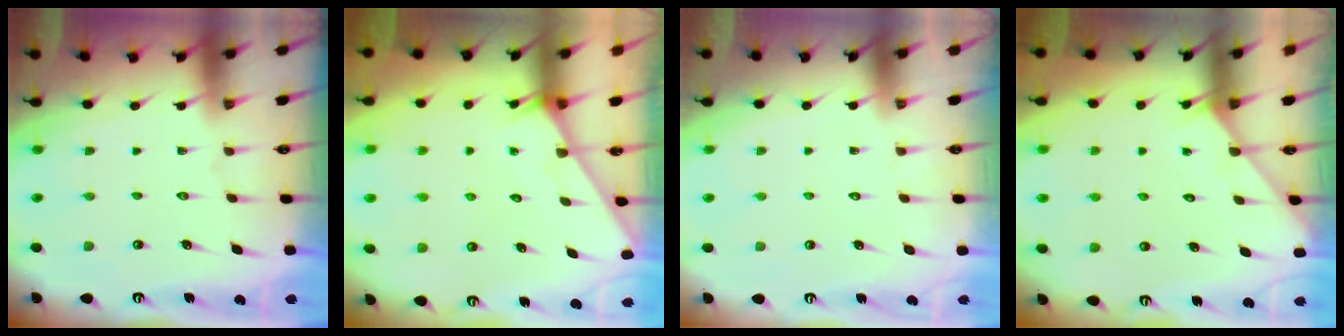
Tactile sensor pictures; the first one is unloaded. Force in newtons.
{"total": 2.2, "press": 2.2, "slide": 0.2}
{"total": 1.6, "press": 1.6, "slide": 0.1}
{"total": 3.5, "press": 3.5, "slide": 0.3}